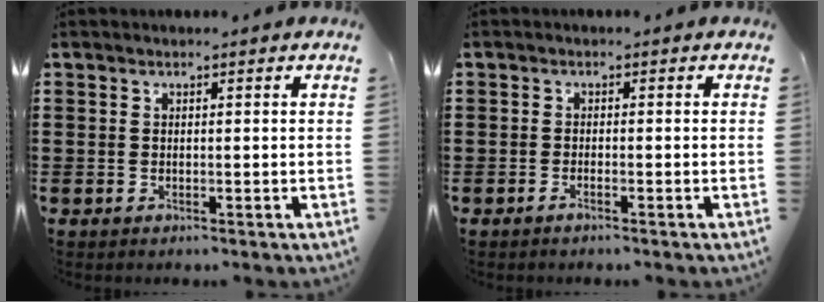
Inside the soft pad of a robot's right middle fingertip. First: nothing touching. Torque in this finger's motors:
{"motor_torque": [0.00, 0.02, -0.04, -0.01]}